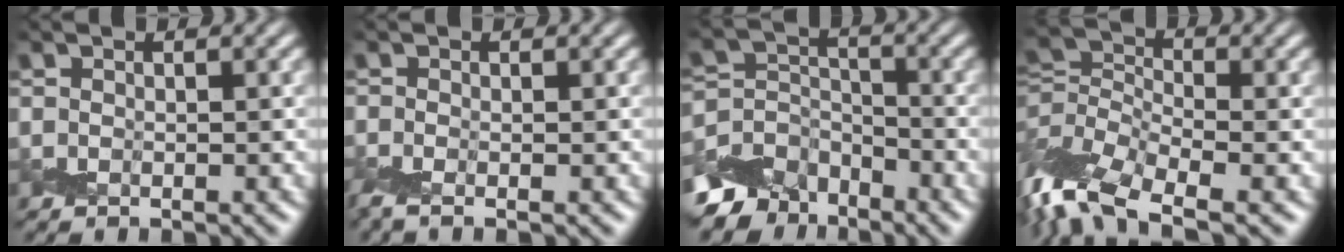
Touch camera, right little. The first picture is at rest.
{"total": 2.1, "force": [-0.8, 1.1, 1.7], "torque": [-0.049, 0.001, -0.022]}
{"total": 5.0, "force": [-3.9, 2.9, 0.9], "torque": [-0.007, 0.006, -0.085]}
{"total": 8.2, "force": [-4.5, 3.8, 5.7], "torque": [-0.125, -0.002, -0.107]}